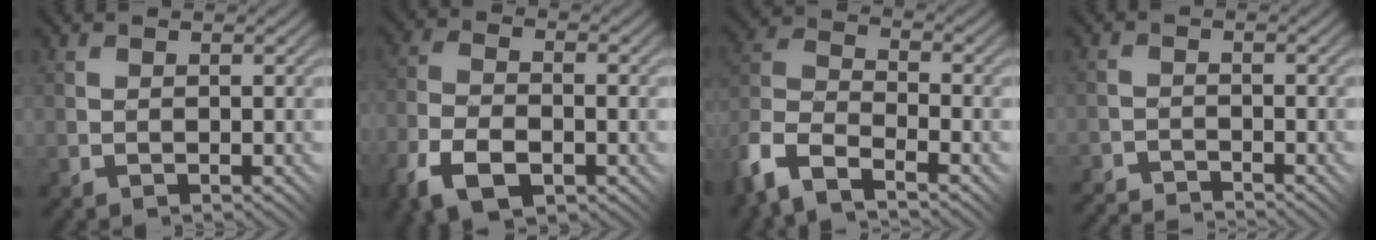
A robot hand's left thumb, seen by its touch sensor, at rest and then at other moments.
{"total": 9.3, "force": [-5.0, 4.8, 6.2], "torque": [-0.148, -0.021, -0.092]}
{"total": 10.3, "force": [-7.4, 4.2, 5.9], "torque": [-0.136, -0.013, -0.152]}
{"total": 4.0, "force": [-4.0, 0.2, 0.1], "torque": [-0.001, 0.002, -0.076]}